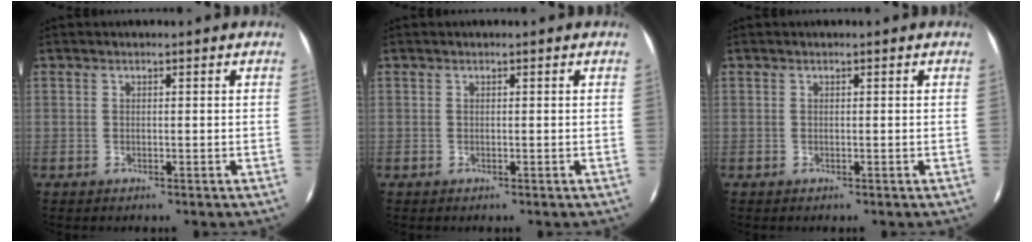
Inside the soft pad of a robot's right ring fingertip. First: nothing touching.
{"total": 0.0}
{"total": 0.0}